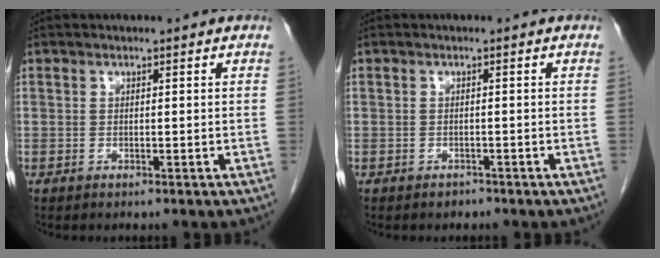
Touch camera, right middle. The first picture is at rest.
{"total": 0.9, "force": [-0.7, 0.5, 0.0], "torque": [-0.003, 0.001, -0.014]}